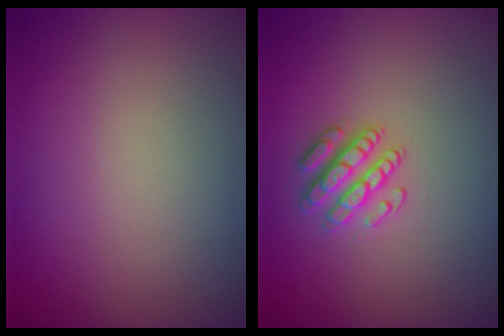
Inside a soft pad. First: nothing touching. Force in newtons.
{"total": 2.6, "press": 2.6, "slide": 0.6}